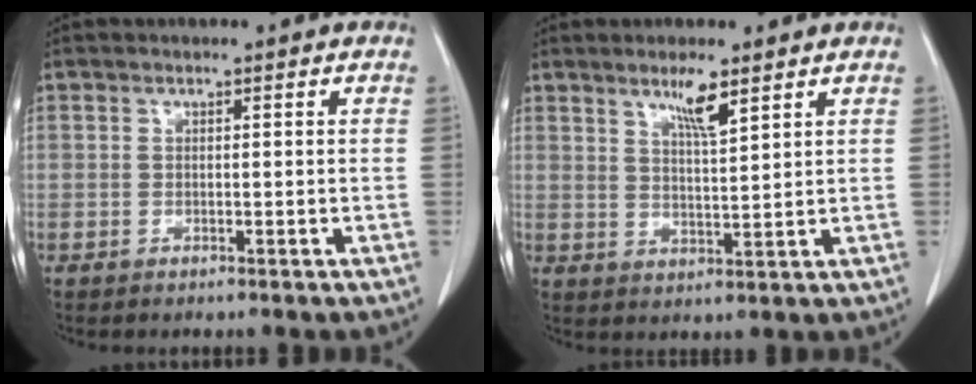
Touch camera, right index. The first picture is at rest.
{"total": 4.7, "force": [3.2, 0.2, 3.5], "torque": [-0.064, -0.006, 0.058]}